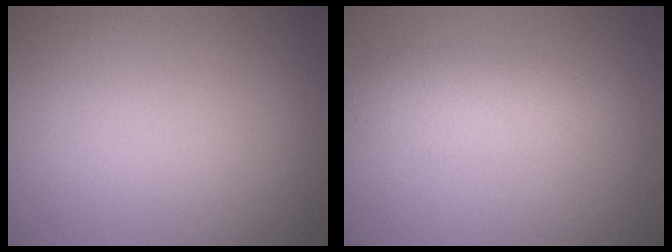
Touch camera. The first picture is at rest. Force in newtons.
{"total": 2.9, "press": 2.9, "slide": 0.1}